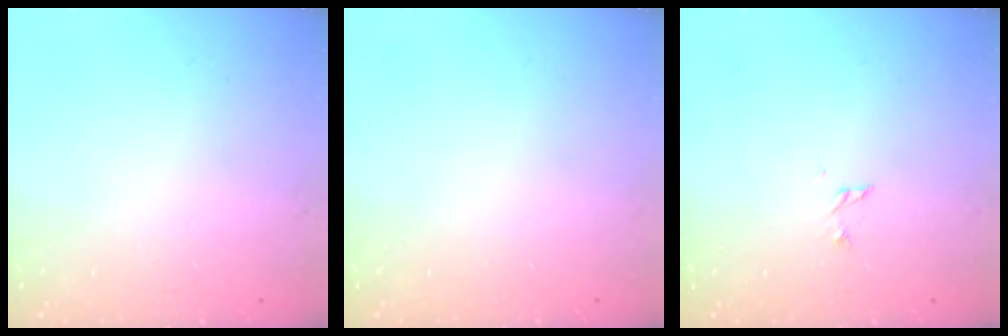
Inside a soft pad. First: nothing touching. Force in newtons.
{"total": 0.0}
{"total": 3.3, "press": 3.3, "slide": 0.3}